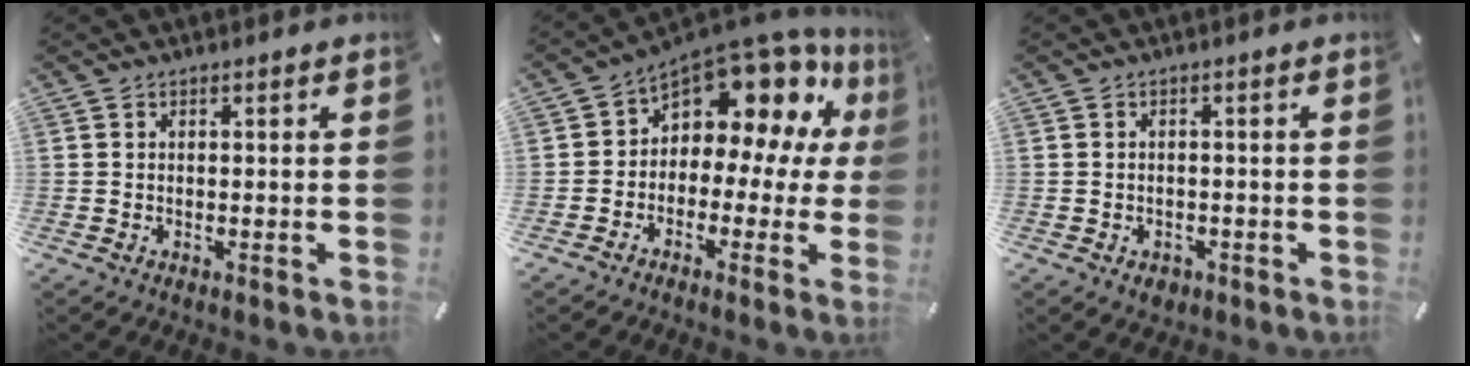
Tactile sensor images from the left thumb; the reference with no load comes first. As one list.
[{"total": 12.4, "force": [7.6, 7.1, 6.8], "torque": [-0.104, -0.075, 0.128]}, {"total": 2.0, "force": [-1.1, 1.6, 0.7], "torque": [-0.012, 0.005, -0.021]}]